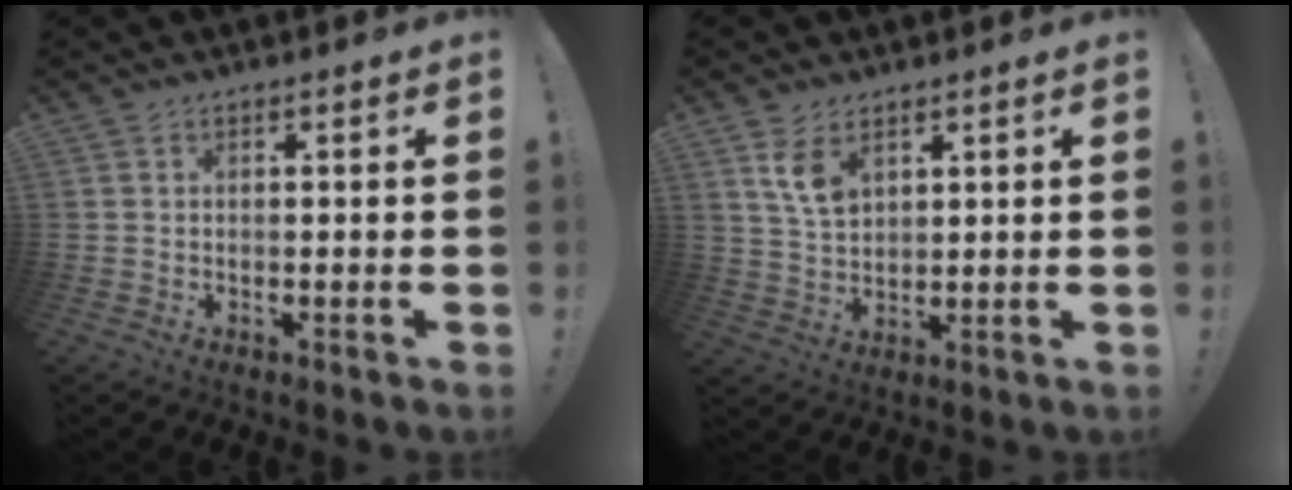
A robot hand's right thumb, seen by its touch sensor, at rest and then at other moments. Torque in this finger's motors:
{"motor_torque": [0.07, 0.14, 0.32, 0.29, 0.04]}